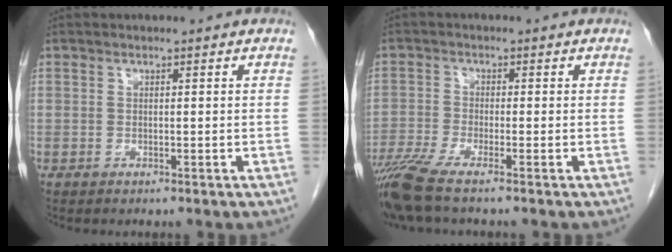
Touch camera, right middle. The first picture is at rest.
{"total": 6.6, "force": [-5.1, -0.2, 4.3], "torque": [-0.087, -0.017, -0.096]}